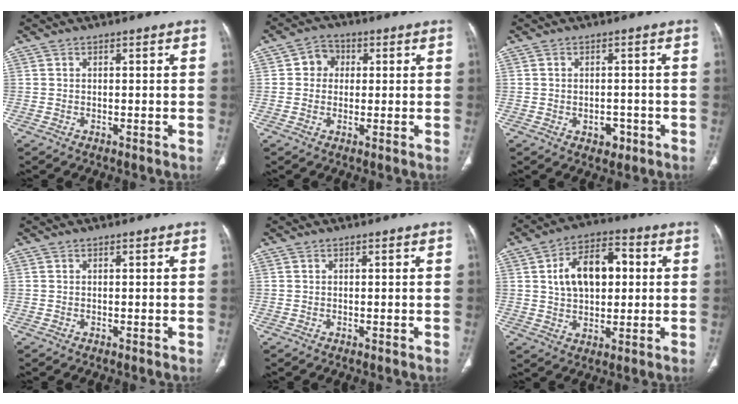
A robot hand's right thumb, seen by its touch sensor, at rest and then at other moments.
{"total": 4.4, "force": [0.8, 4.0, 1.7], "torque": [-0.001, 0.008, 0.005]}
{"total": 2.9, "force": [-1.1, 2.2, 1.6], "torque": [-0.007, 0.007, -0.008]}
{"total": 0.0}
{"total": 0.0}
{"total": 13.2, "force": [2.4, 8.1, 10.2], "torque": [-0.145, 0.016, 0.037]}